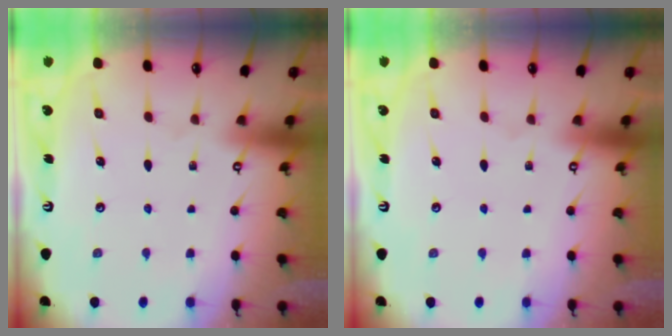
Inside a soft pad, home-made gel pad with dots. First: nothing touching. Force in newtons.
{"total": 0.0}